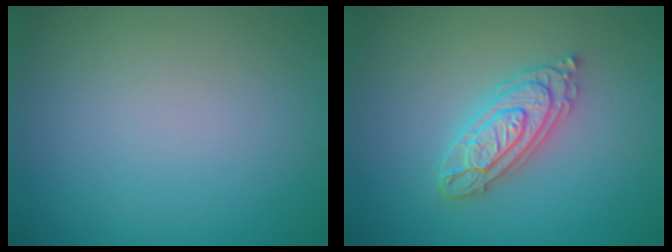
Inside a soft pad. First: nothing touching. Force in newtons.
{"total": 4.3, "press": 4.2, "slide": 0.7}